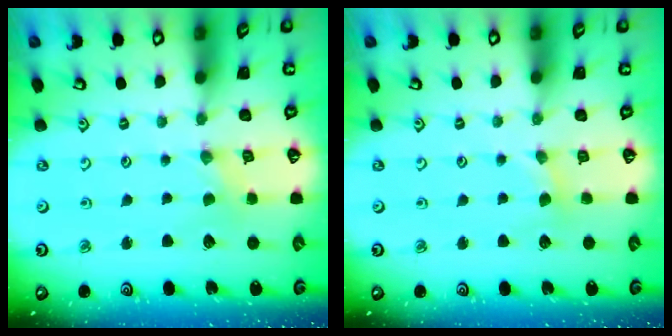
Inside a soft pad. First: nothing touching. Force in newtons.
{"total": 2.0, "press": 1.9, "slide": 0.4}